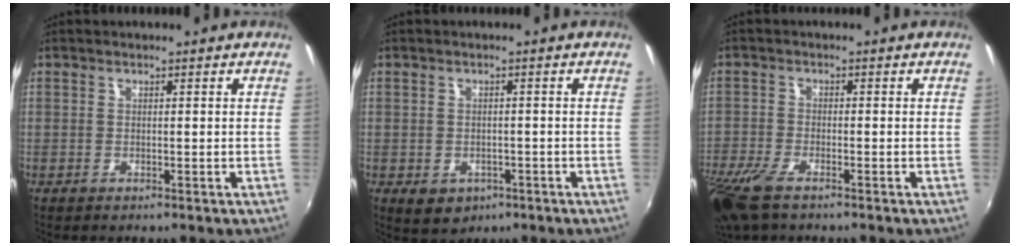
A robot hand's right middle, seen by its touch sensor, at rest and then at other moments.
{"total": 4.8, "force": [-2.1, 3.7, 2.3], "torque": [-0.047, -0.013, -0.021]}
{"total": 9.4, "force": [-6.4, 3.4, 6.1], "torque": [-0.154, -0.036, -0.126]}